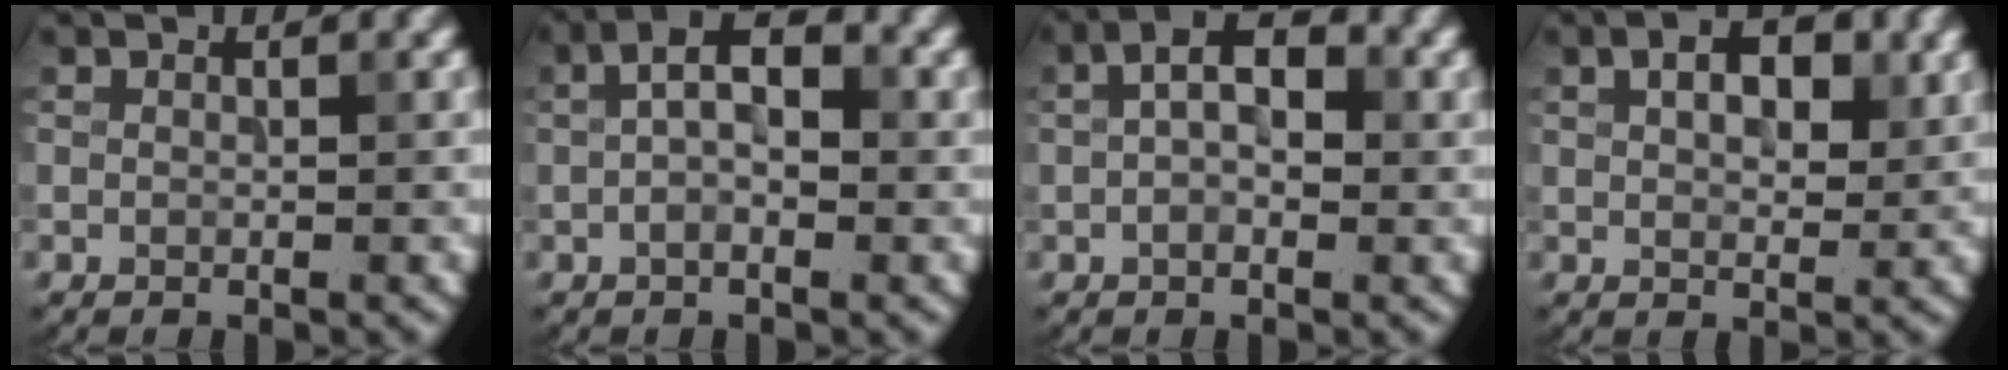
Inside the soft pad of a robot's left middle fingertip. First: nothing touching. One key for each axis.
{"total": 4.1, "fx": 0.0, "fy": 1.8, "fz": 3.7, "tx": -0.066, "ty": 0.012, "tz": -0.009}
{"total": 4.4, "fx": 0.3, "fy": 2.2, "fz": 3.8, "tx": -0.064, "ty": 0.011, "tz": -0.002}
{"total": 3.9, "fx": 1.4, "fy": 2.1, "fz": 3.0, "tx": -0.045, "ty": 0.002, "tz": 0.024}